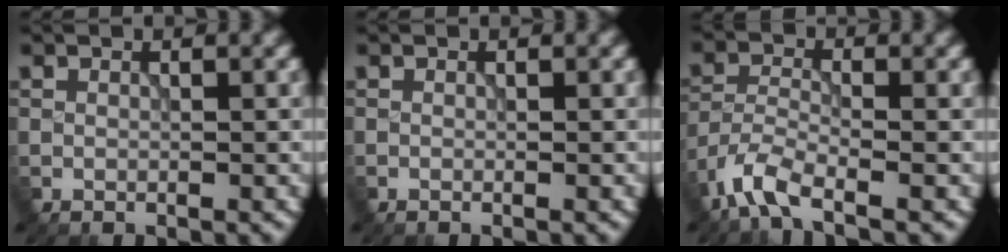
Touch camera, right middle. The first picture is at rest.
{"total": 0.0}
{"total": 4.4, "force": [-3.4, 1.2, 2.6], "torque": [-0.058, -0.009, -0.079]}